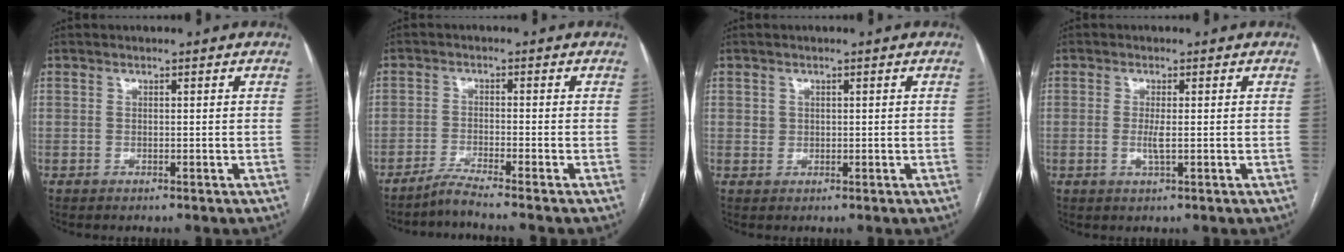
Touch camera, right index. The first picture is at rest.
{"total": 3.8, "force": [-3.2, -1.6, 1.1], "torque": [-0.027, -0.014, -0.064]}
{"total": 1.0, "force": [0.3, 1.0, 0.1], "torque": [0.006, 0.002, 0.003]}
{"total": 2.1, "force": [-0.3, 0.1, 2.0], "torque": [-0.047, -0.004, -0.004]}